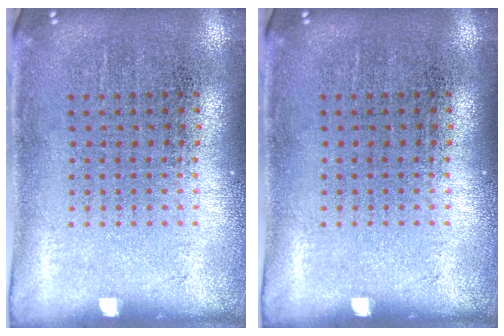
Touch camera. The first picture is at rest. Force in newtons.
{"total": 0.0}